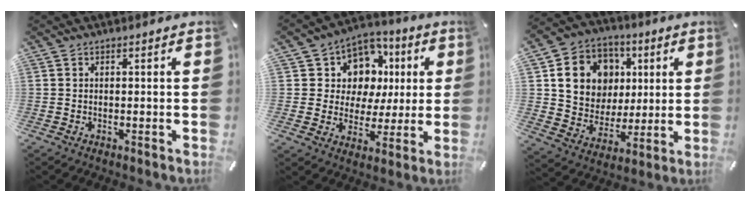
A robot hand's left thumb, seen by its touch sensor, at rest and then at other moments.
{"total": 9.9, "force": [2.6, 9.4, 1.5], "torque": [-0.030, -0.027, 0.055]}
{"total": 15.2, "force": [4.5, 13.3, 5.8], "torque": [-0.091, -0.008, 0.093]}